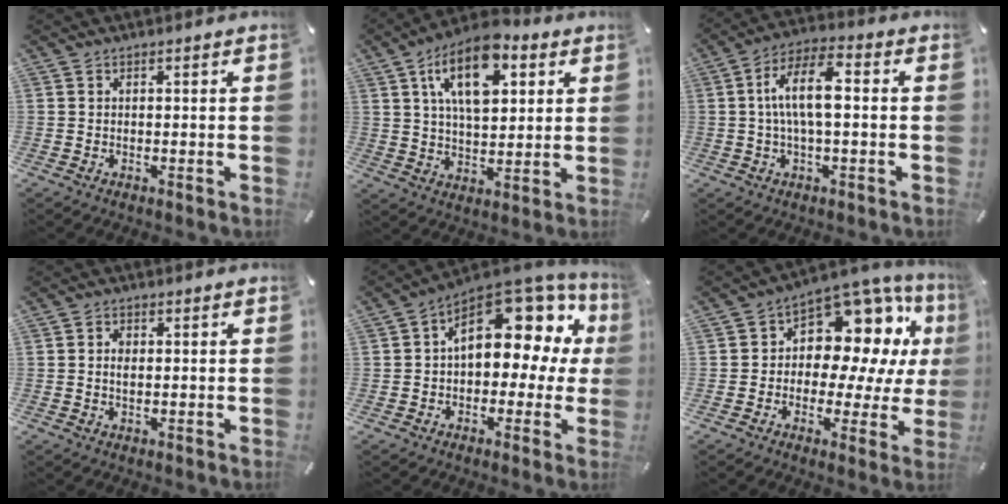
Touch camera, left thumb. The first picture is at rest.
{"total": 14.6, "force": [6.7, 8.1, 10.1], "torque": [-0.166, -0.012, 0.115]}
{"total": 10.3, "force": [0.3, 4.2, 9.4], "torque": [-0.180, 0.013, 0.007]}
{"total": 1.8, "force": [0.2, 1.3, 1.2], "torque": [-0.019, 0.002, 0.001]}
{"total": 15.6, "force": [6.1, 9.6, 10.8], "torque": [-0.136, -0.046, 0.104]}
{"total": 13.2, "force": [5.4, 8.8, 8.1], "torque": [-0.119, -0.060, 0.097]}